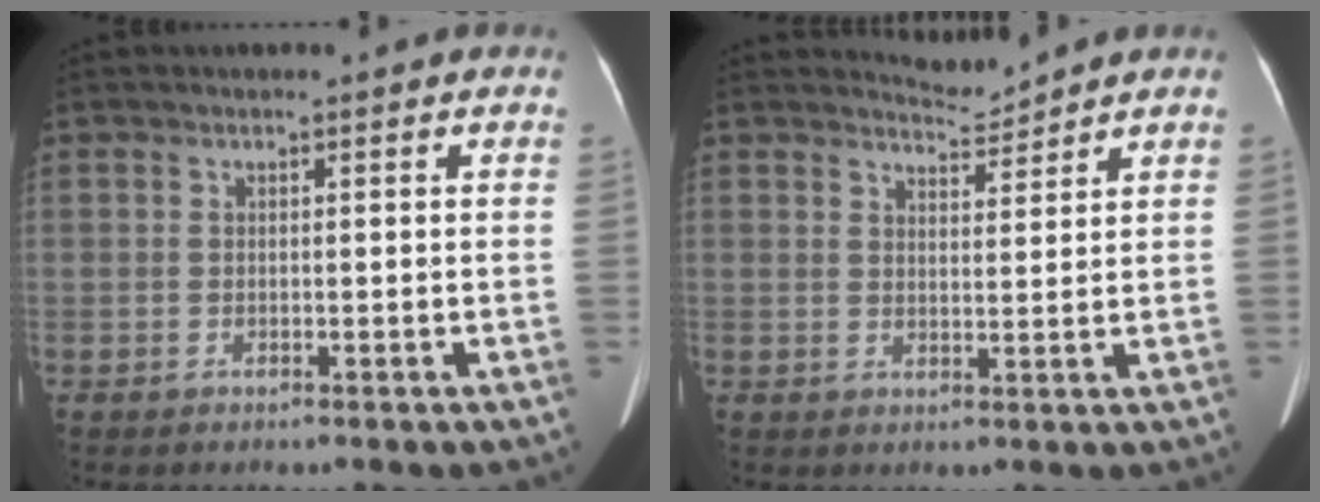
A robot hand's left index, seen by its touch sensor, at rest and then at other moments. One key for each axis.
{"total": 2.9, "fx": 2.7, "fy": -0.6, "fz": -0.6, "tx": 0.001, "ty": -0.010, "tz": 0.053}